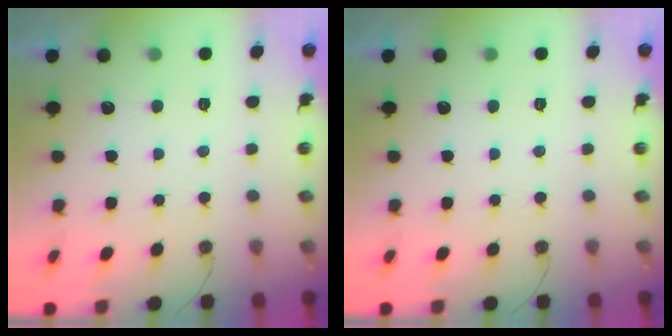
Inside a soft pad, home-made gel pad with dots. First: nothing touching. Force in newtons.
{"total": 0.0}